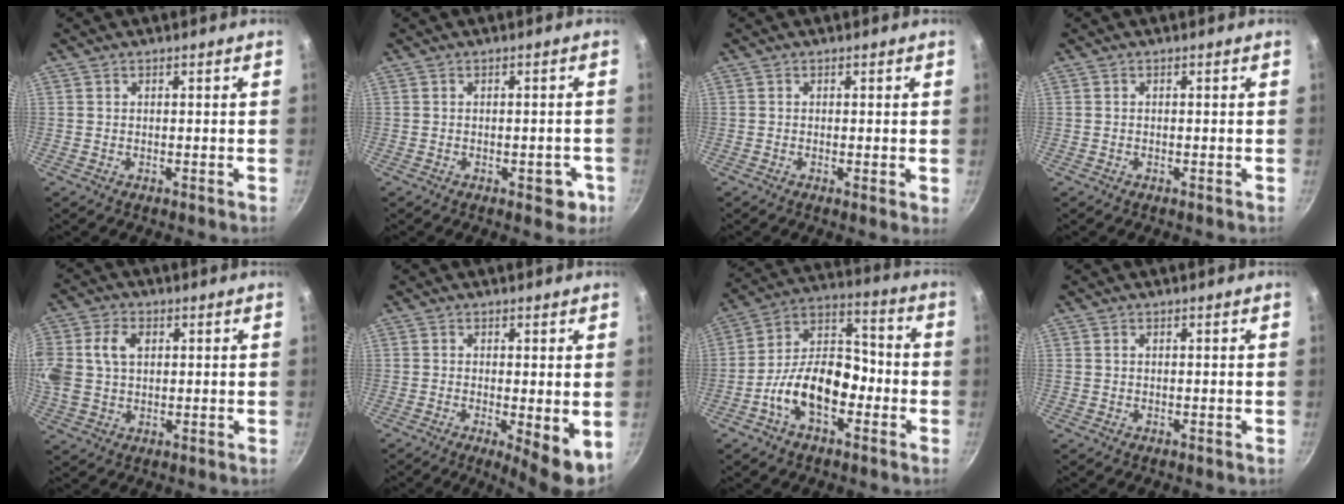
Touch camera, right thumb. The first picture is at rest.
{"total": 4.3, "force": [-1.7, 2.2, 3.2], "torque": [-0.016, 0.012, -0.016]}
{"total": 1.3, "force": [-0.2, 0.2, 1.3], "torque": [-0.019, -0.005, -0.005]}
{"total": 0.0}
{"total": 14.5, "force": [2.9, 10.9, 9.1], "torque": [-0.214, 0.032, 0.056]}
{"total": 6.9, "force": [-1.1, 1.8, 6.5], "torque": [-0.084, -0.013, -0.009]}
{"total": 13.0, "force": [-4.6, 7.8, 9.3], "torque": [-0.121, 0.058, -0.091]}
{"total": 0.0}